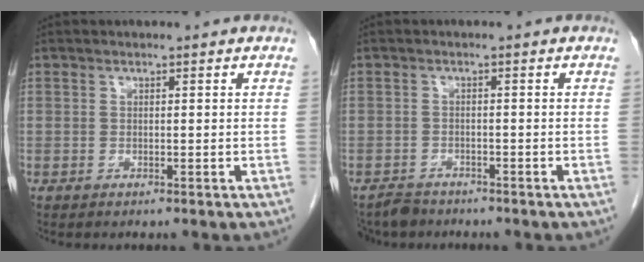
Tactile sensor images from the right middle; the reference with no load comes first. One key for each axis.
{"total": 3.5, "fx": -3.2, "fy": 1.4, "fz": 0.1, "tx": -0.005, "ty": -0.005, "tz": -0.055}